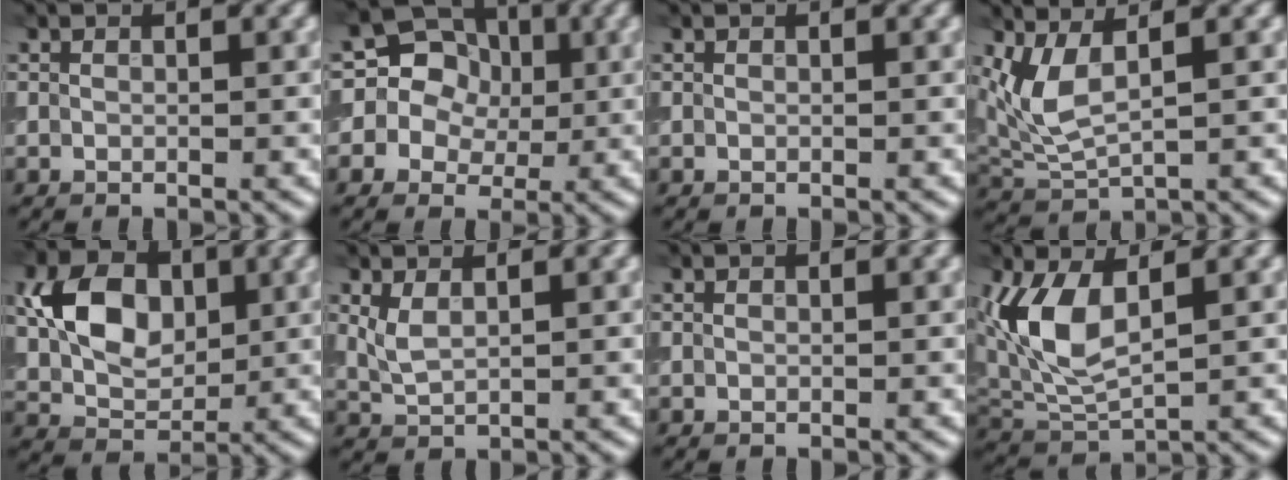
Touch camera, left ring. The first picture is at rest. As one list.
[{"total": 10.6, "force": [2.7, 9.4, 3.9], "torque": [-0.097, 0.048, 0.030]}, {"total": 0.0}, {"total": 3.9, "force": [1.4, 1.1, 3.5], "torque": [-0.096, -0.010, 0.040]}, {"total": 6.4, "force": [1.4, 4.2, 4.7], "torque": [-0.090, 0.000, 0.030]}, {"total": 1.6, "force": [0.9, 0.2, 1.4], "torque": [-0.039, -0.004, 0.026]}, {"total": 0.0}, {"total": 5.6, "force": [1.6, 2.4, 4.8], "torque": [-0.118, -0.008, 0.043]}]